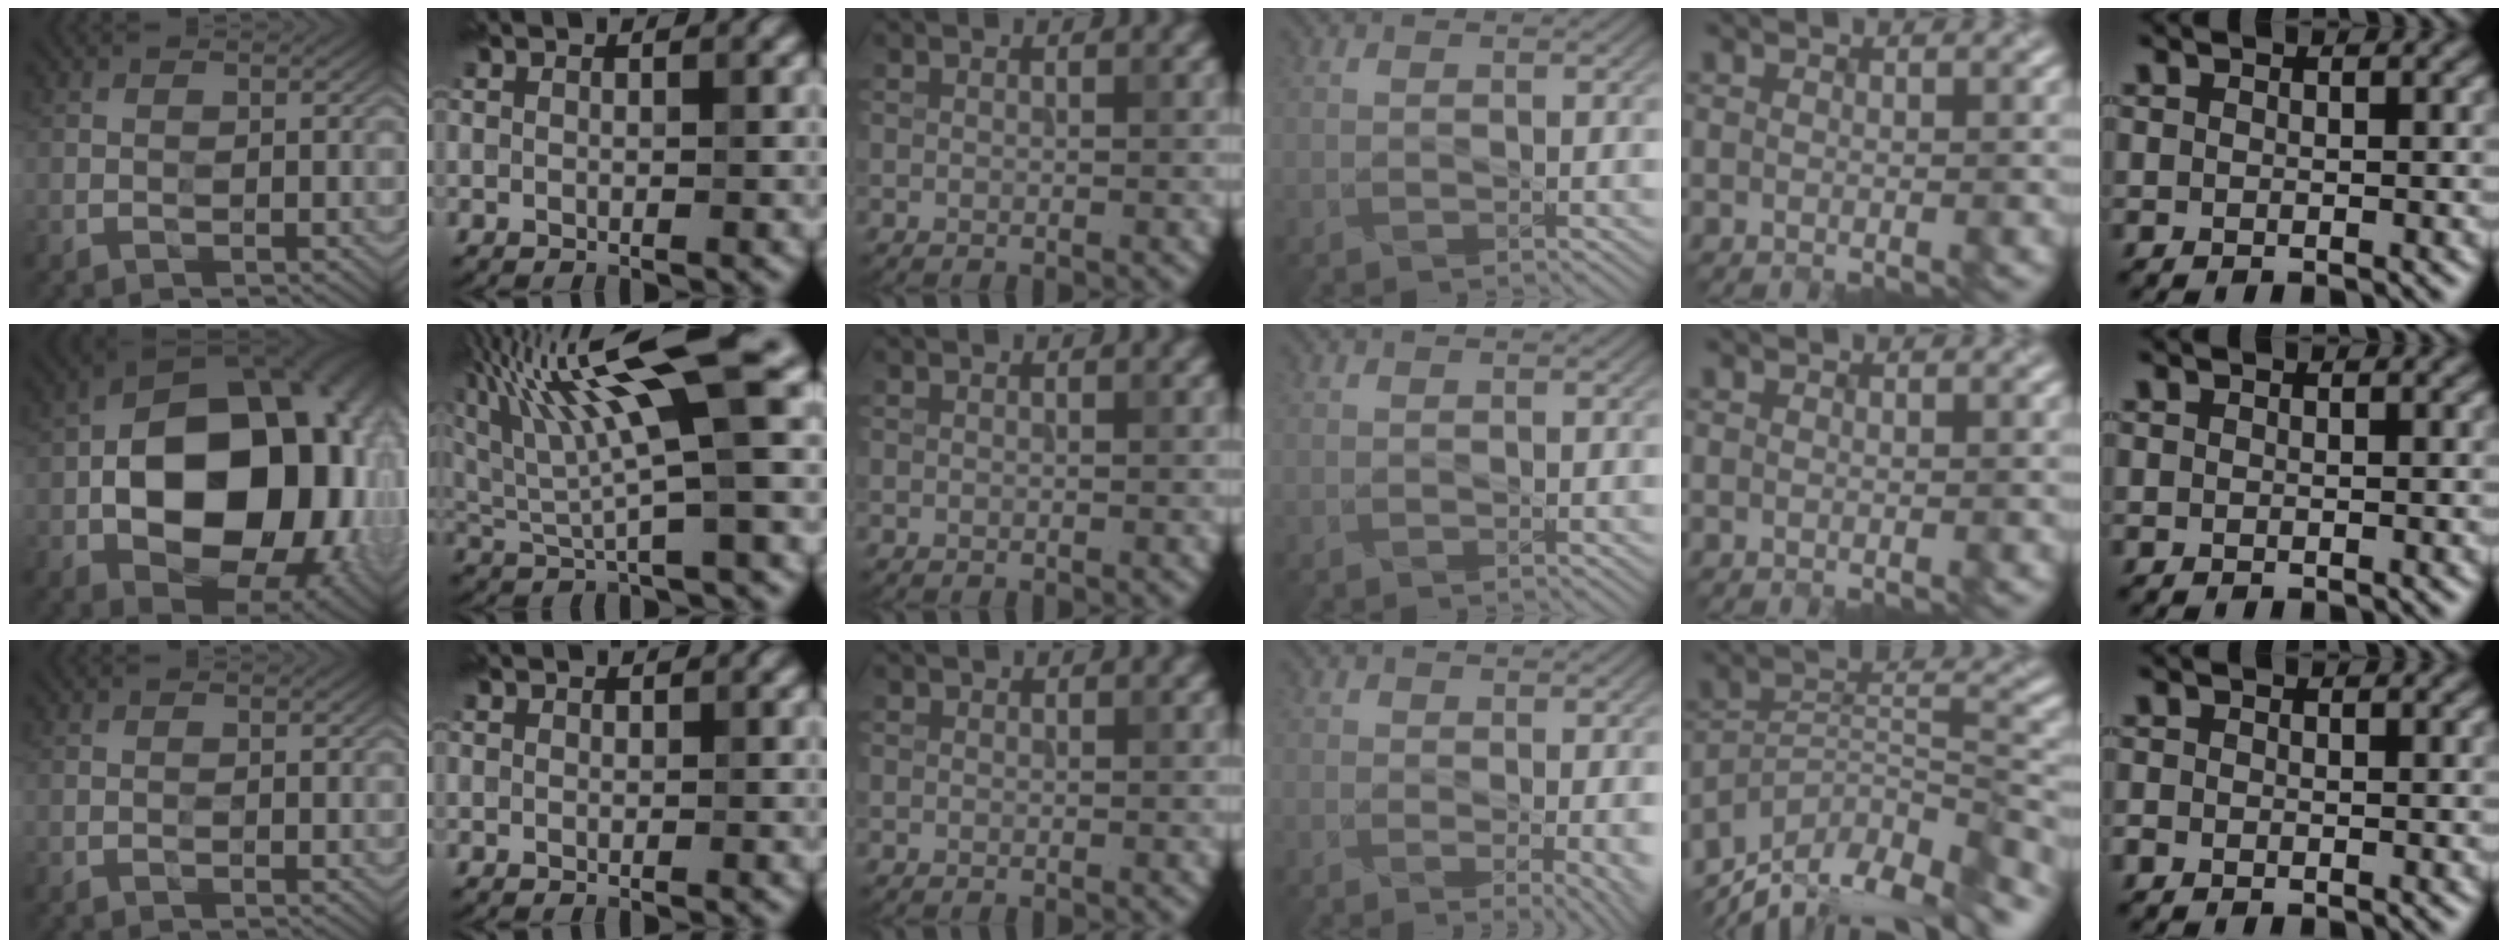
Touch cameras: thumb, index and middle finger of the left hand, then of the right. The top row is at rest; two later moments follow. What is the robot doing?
{"motion": "open", "object": "medicine box"}